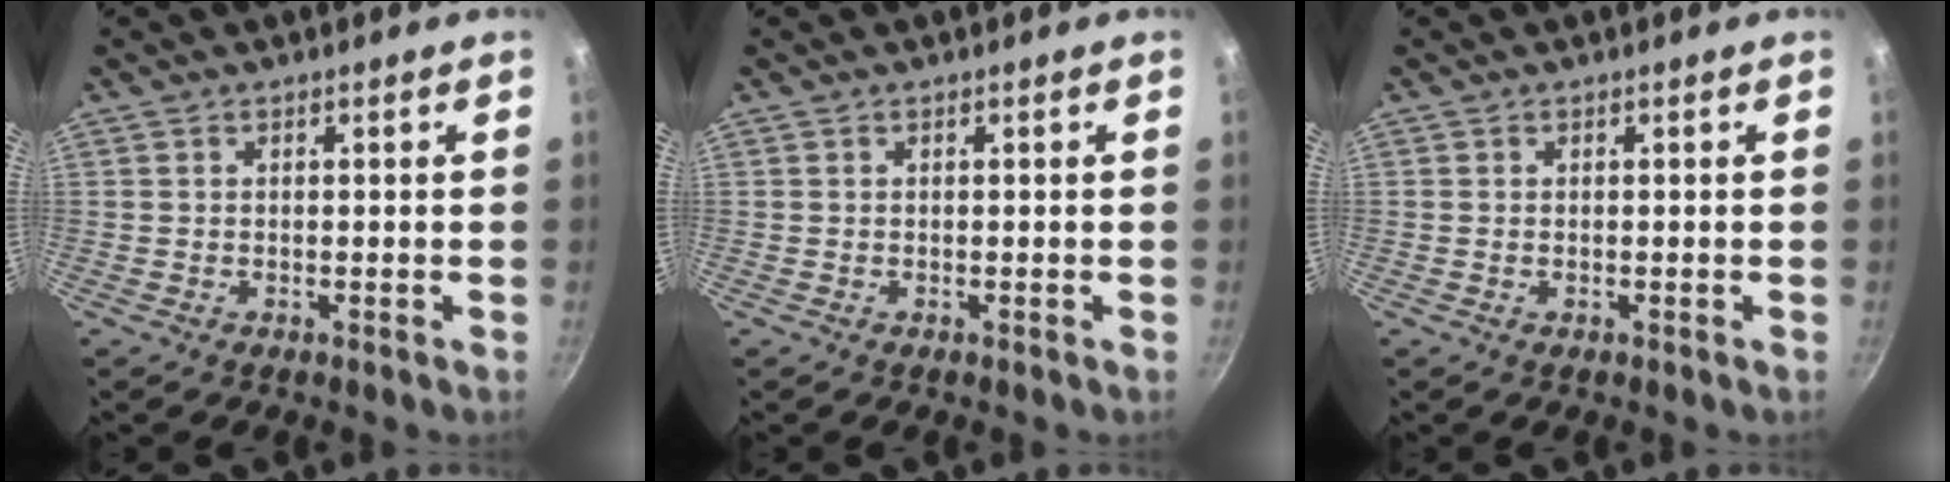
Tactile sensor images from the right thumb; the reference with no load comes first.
{"total": 0.0}
{"total": 0.0}